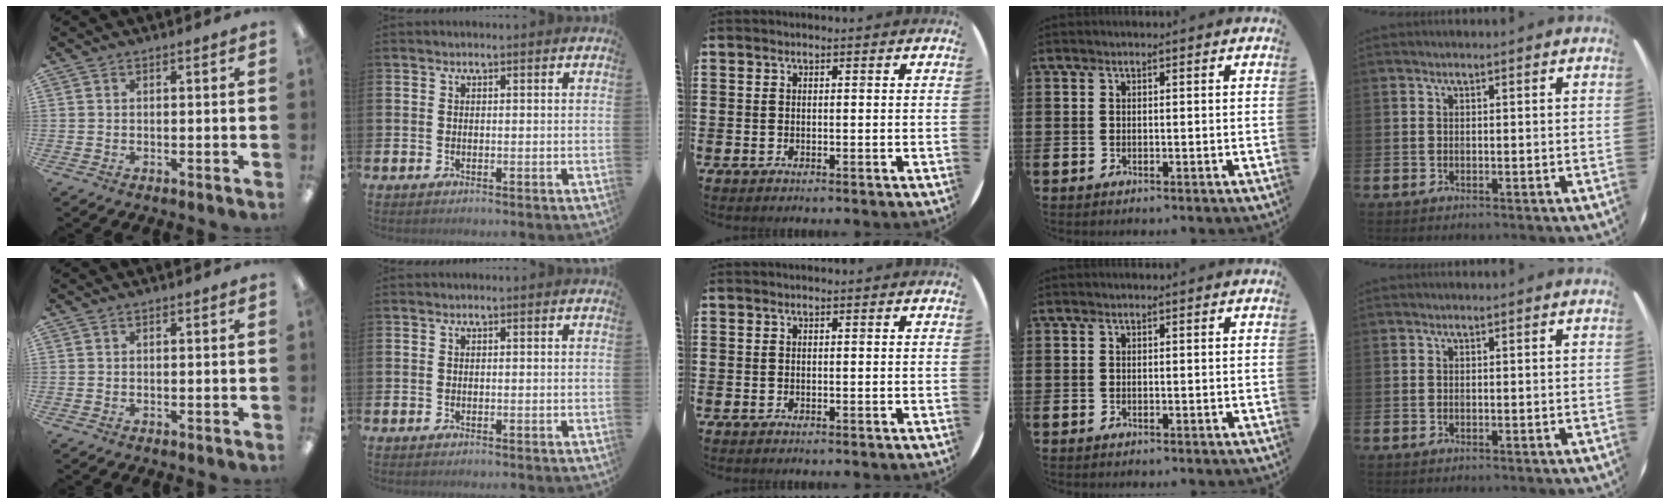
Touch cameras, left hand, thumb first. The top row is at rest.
{}